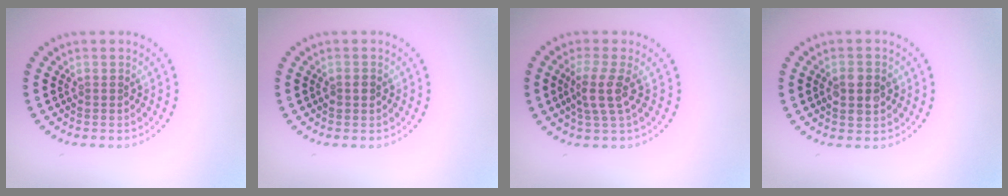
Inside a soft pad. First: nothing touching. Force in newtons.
{"total": 1.4, "press": 1.4, "slide": 0.2}
{"total": 2.9, "press": 2.2, "slide": 1.8}
{"total": 2.8, "press": 2.8, "slide": 0.1}